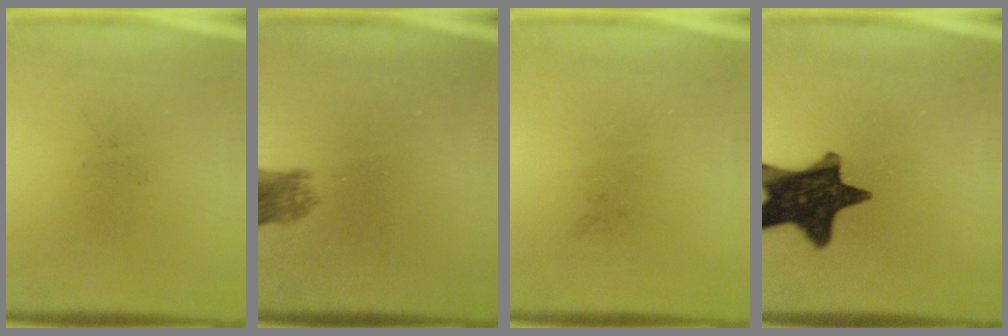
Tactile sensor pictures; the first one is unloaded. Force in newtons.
{"total": 3.2}
{"total": 0.0}
{"total": 15.1}